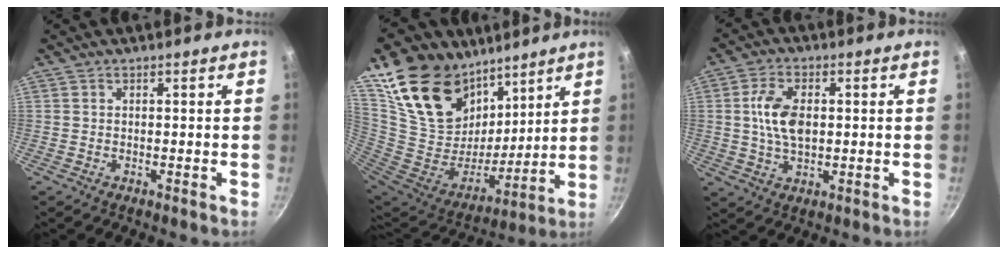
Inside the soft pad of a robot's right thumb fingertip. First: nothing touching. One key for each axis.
{"total": 26.7, "fx": 17.2, "fy": 16.1, "fz": 12.5, "tx": -0.205, "ty": -0.102, "tz": 0.326}
{"total": 8.8, "fx": 0.8, "fy": 5.1, "fz": 7.1, "tx": -0.124, "ty": 0.005, "tz": 0.013}